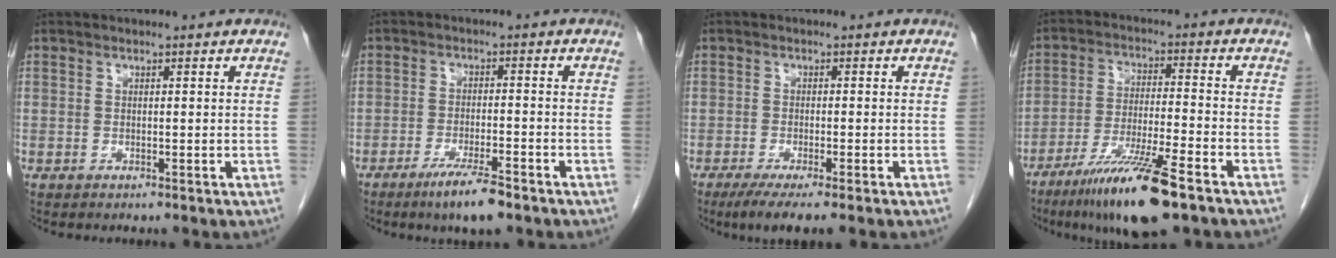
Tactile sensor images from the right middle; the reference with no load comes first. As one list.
[{"total": 6.2, "force": [-4.3, 0.5, 4.4], "torque": [-0.084, -0.011, -0.073]}, {"total": 5.8, "force": [-4.1, 0.1, 4.1], "torque": [-0.060, -0.014, -0.064]}, {"total": 12.8, "force": [-8.4, 0.7, 9.6], "torque": [-0.181, -0.032, -0.148]}]